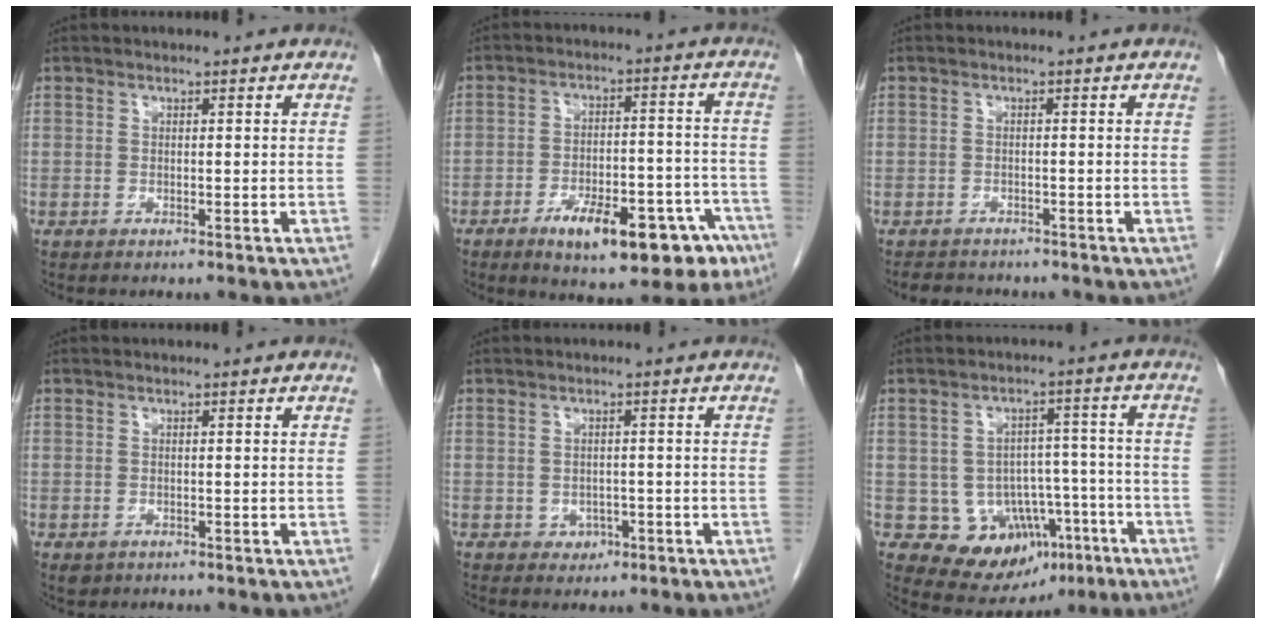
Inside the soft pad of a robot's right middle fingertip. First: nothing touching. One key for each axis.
{"total": 15.3, "fx": -9.2, "fy": 5.7, "fz": 10.9, "tx": -0.111, "ty": 0.029, "tz": -0.122}
{"total": 4.6, "fx": -4.0, "fy": 2.1, "fz": 1.0, "tx": -0.016, "ty": -0.001, "tz": -0.053}
{"total": 1.2, "fx": -0.5, "fy": 1.0, "fz": 0.4, "tx": -0.010, "ty": 0.002, "tz": 0.001}
{"total": 2.1, "fx": -0.9, "fy": 1.7, "fz": 0.8, "tx": -0.010, "ty": 0.005, "tz": -0.003}
{"total": 11.3, "fx": -5.0, "fy": 8.7, "fz": 5.3, "tx": -0.061, "ty": 0.028, "tz": -0.053}